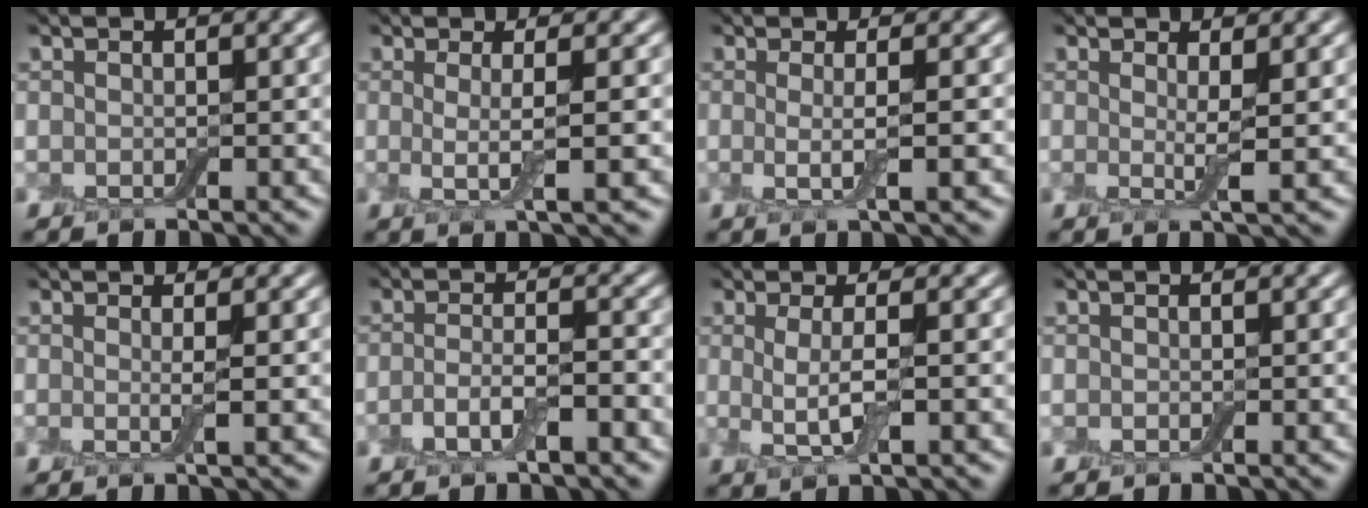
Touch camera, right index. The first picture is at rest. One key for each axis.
{"total": 3.0, "fx": 0.1, "fy": 0.7, "fz": 3.0, "tx": -0.052, "ty": -0.010, "tz": -0.001}
{"total": 2.8, "fx": -0.1, "fy": 0.7, "fz": 2.8, "tx": -0.047, "ty": -0.010, "tz": -0.005}
{"total": 1.9, "fx": 0.5, "fy": 0.2, "fz": 1.8, "tx": -0.034, "ty": -0.010, "tz": 0.006}
{"total": 1.4, "fx": 0.1, "fy": 0.2, "fz": 1.4, "tx": -0.023, "ty": -0.005, "tz": -0.004}
{"total": 3.1, "fx": -1.4, "fy": 1.0, "fz": 2.6, "tx": -0.054, "ty": 0.002, "tz": -0.031}
{"total": 2.8, "fx": 0.1, "fy": 0.6, "fz": 2.8, "tx": -0.060, "ty": -0.008, "tz": 0.001}
{"total": 0.0}